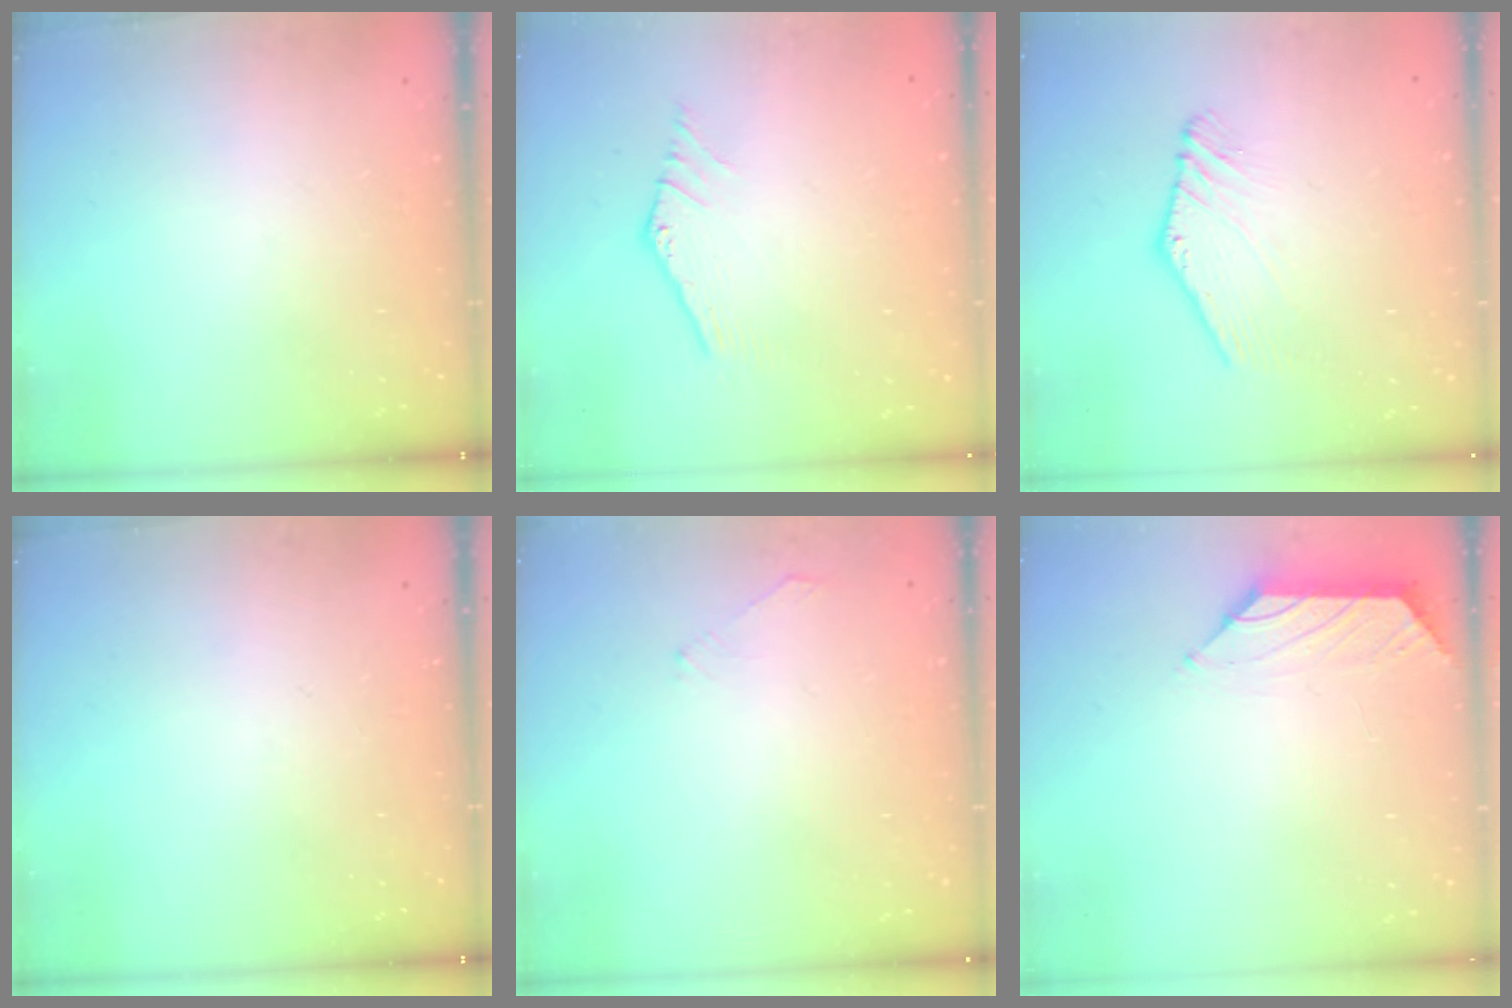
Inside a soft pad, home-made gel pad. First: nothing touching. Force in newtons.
{"total": 2.0, "press": 2.0, "slide": 0.1}
{"total": 1.3, "press": 1.3, "slide": 0.3}
{"total": 0.0}
{"total": 1.8, "press": 1.8, "slide": 0.4}
{"total": 0.6, "press": 0.4, "slide": 0.4}